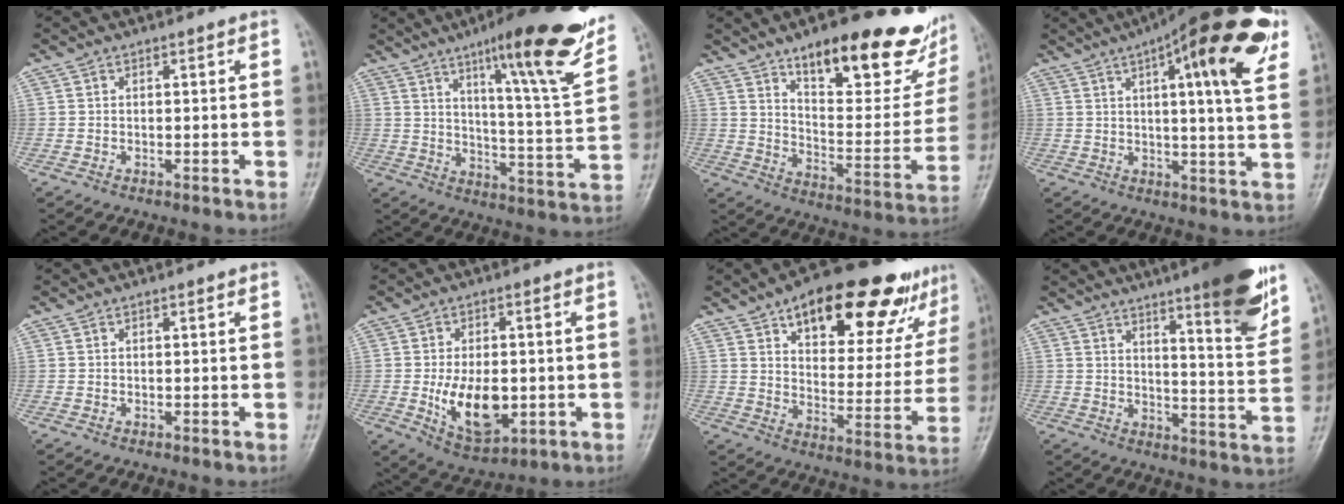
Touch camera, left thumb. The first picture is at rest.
{"total": 21.1, "force": [13.1, 3.1, 16.2], "torque": [-0.197, -0.061, 0.194]}
{"total": 27.0, "force": [16.5, 9.4, 19.2], "torque": [-0.219, -0.066, 0.243]}
{"total": 21.8, "force": [10.0, 5.0, 18.7], "torque": [-0.248, -0.010, 0.135]}
{"total": 0.0}
{"total": 11.9, "force": [-2.1, 6.7, 9.6], "torque": [-0.145, -0.005, -0.023]}
{"total": 24.9, "force": [15.2, 10.7, 16.6], "torque": [-0.181, -0.032, 0.223]}
{"total": 15.7, "force": [9.9, 2.5, 11.9], "torque": [-0.139, -0.060, 0.144]}